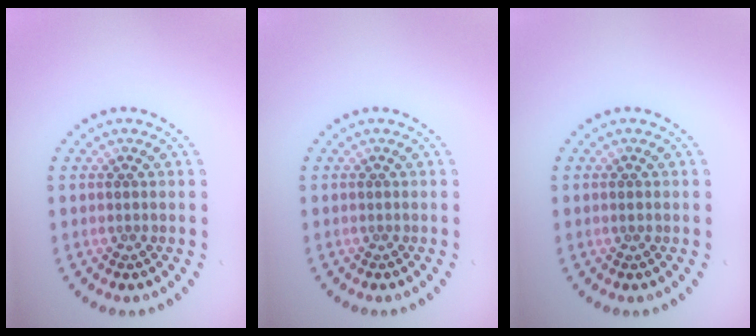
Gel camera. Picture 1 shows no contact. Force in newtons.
{"total": 0.0}
{"total": 0.6, "press": 0.5, "slide": 0.2}